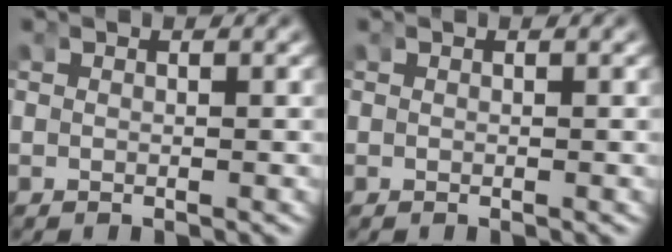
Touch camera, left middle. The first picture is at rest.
{"total": 0.0}